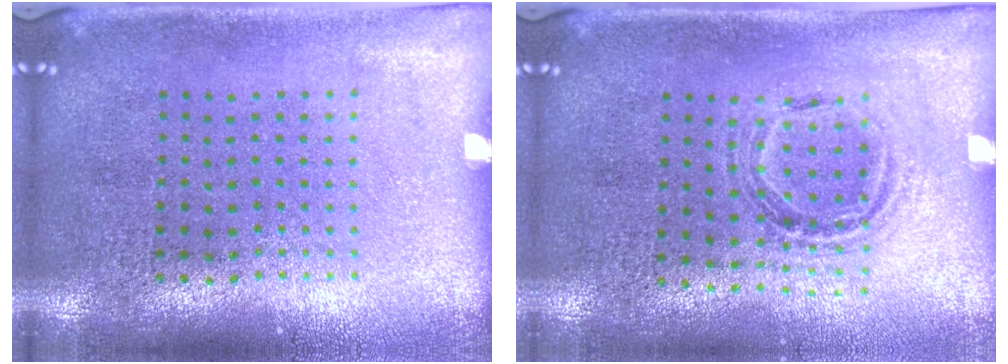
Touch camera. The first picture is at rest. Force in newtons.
{"total": 1.0, "press": 1.0, "slide": 0.2}